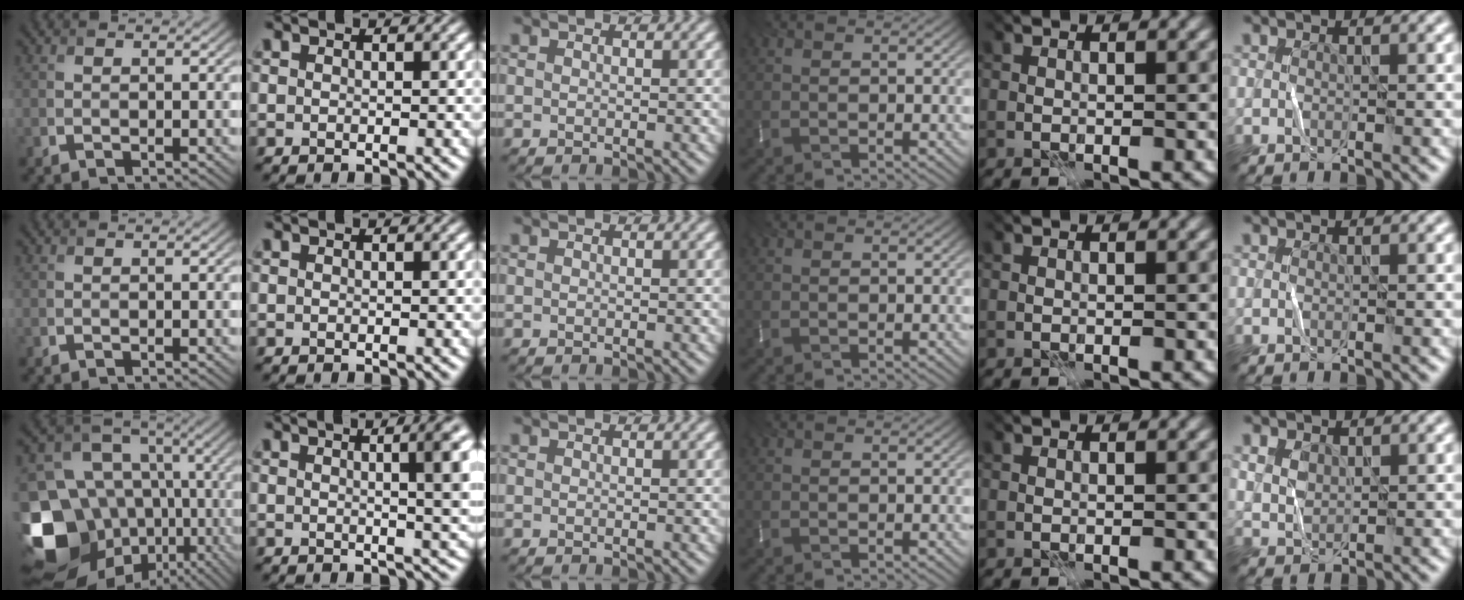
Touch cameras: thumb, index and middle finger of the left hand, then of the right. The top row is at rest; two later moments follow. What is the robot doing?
{"motion": "fold", "object": "bubble wrap"}